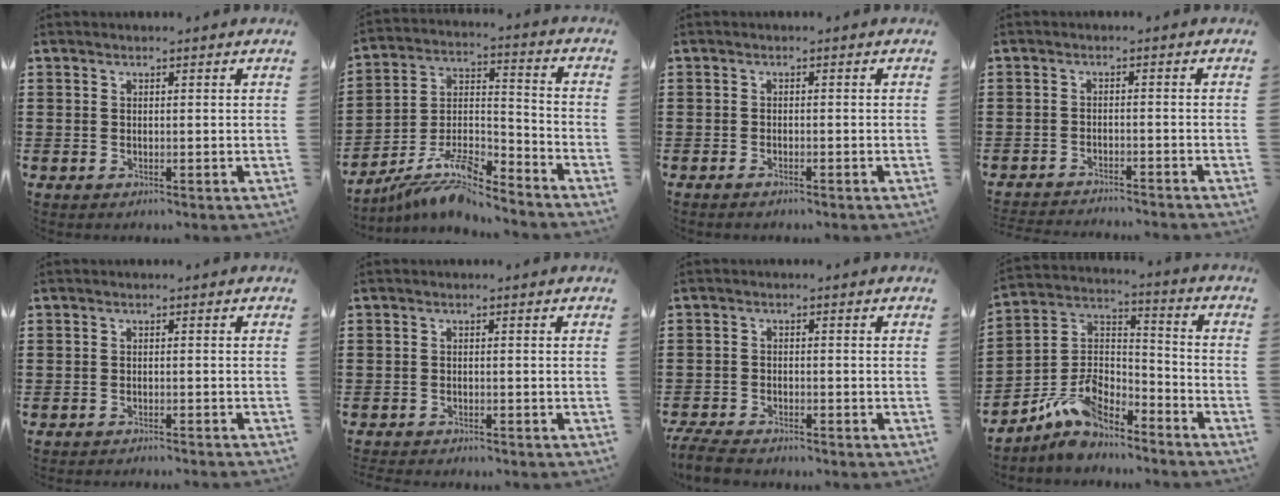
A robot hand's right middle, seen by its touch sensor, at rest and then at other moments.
{"total": 10.3, "force": [-8.9, 1.9, 4.7], "torque": [-0.094, 0.018, -0.172]}
{"total": 0.8, "force": [-0.7, 0.0, 0.4], "torque": [-0.011, -0.007, -0.012]}
{"total": 2.4, "force": [-2.4, -0.1, 0.0], "torque": [-0.005, -0.001, -0.050]}
{"total": 1.2, "force": [-1.2, -0.3, 0.1], "torque": [-0.004, 0.000, -0.023]}
{"total": 1.3, "force": [-1.3, 0.0, 0.0], "torque": [-0.006, -0.001, -0.027]}
{"total": 3.9, "force": [-3.8, 0.5, 1.0], "torque": [-0.030, -0.004, -0.078]}
{"total": 9.1, "force": [-7.8, 3.6, 2.9], "torque": [-0.070, 0.011, -0.155]}